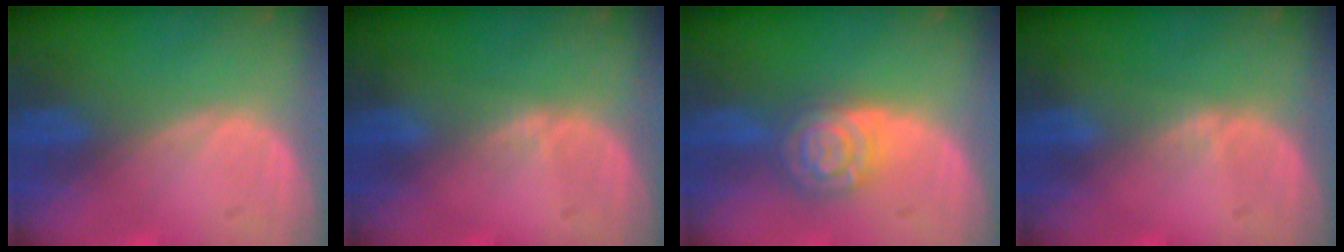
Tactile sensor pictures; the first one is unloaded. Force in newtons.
{"total": 0.5, "press": 0.5, "slide": 0.2}
{"total": 5.9, "press": 5.9, "slide": 0.3}
{"total": 0.5, "press": 0.5, "slide": 0.2}